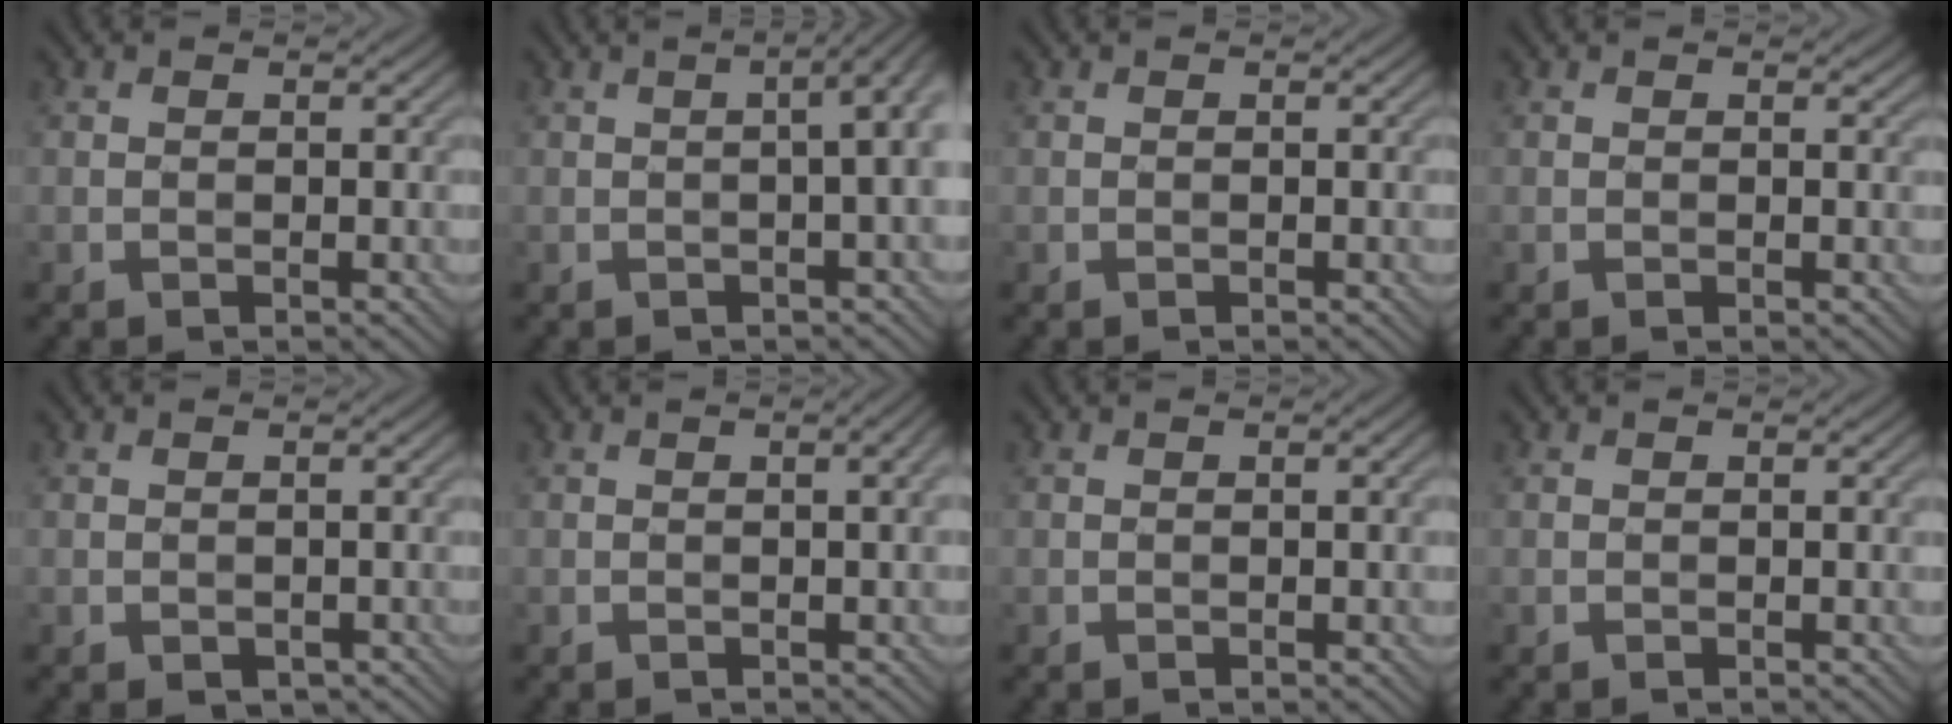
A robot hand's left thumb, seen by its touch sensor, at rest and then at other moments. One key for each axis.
{"total": 6.1, "fx": 0.1, "fy": 1.8, "fz": 5.9, "tx": -0.061, "ty": 0.020, "tz": -0.005}
{"total": 0.0}
{"total": 0.0}
{"total": 0.5, "fx": -0.3, "fy": 0.4, "fz": 0.0, "tx": -0.003, "ty": -0.003, "tz": -0.002}
{"total": 2.0, "fx": 0.1, "fy": 0.2, "fz": 2.0, "tx": -0.029, "ty": 0.006, "tz": 0.002}
{"total": 0.7, "fx": -0.1, "fy": 0.0, "fz": 0.7, "tx": -0.011, "ty": 0.001, "tz": 0.000}
{"total": 0.0}